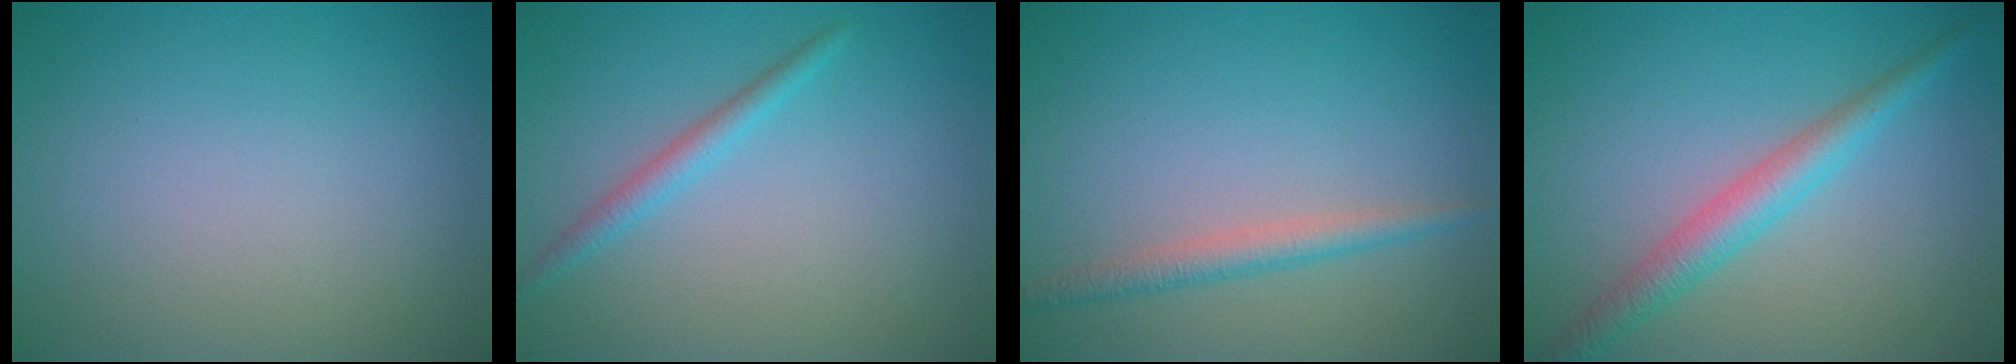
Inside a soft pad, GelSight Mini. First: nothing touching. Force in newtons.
{"total": 1.7, "press": 1.7, "slide": 0.1}
{"total": 2.1, "press": 2.1, "slide": 0.0}
{"total": 3.3, "press": 3.3, "slide": 0.1}